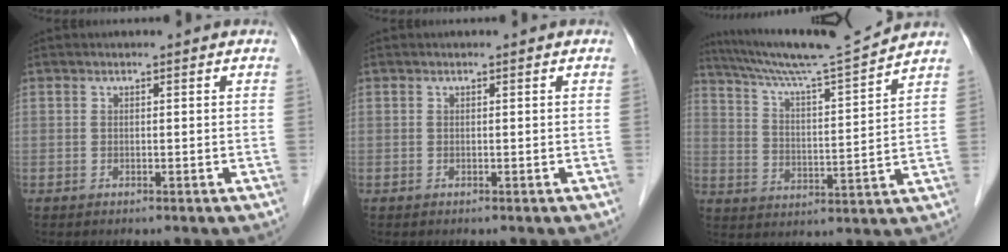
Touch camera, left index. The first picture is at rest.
{"total": 0.0}
{"total": 13.8, "force": [12.9, -2.4, 4.4], "torque": [-0.087, -0.022, 0.211]}